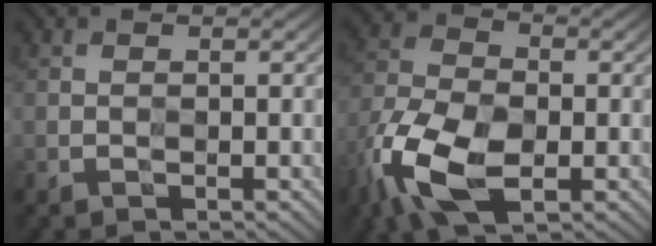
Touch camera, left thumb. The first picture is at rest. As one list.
[{"total": 11.6, "force": [-5.3, 6.4, 8.1], "torque": [-0.202, -0.021, -0.110]}]